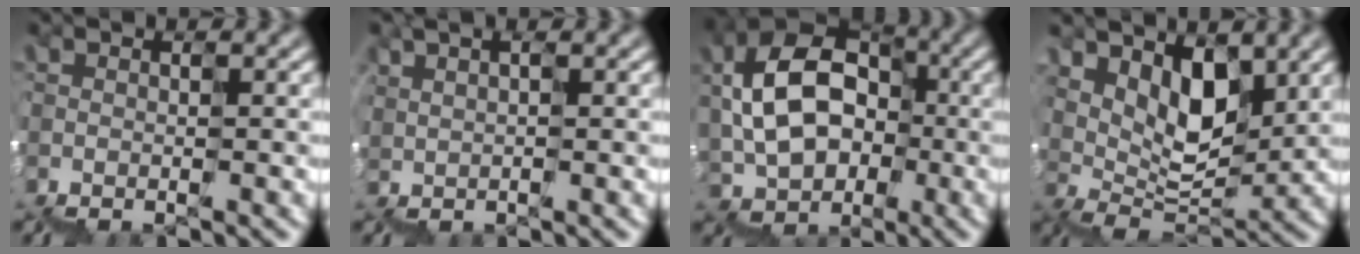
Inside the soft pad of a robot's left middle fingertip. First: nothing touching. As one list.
[{"total": 2.6, "force": [1.1, 1.1, 2.1], "torque": [-0.004, 0.022, 0.022]}, {"total": 8.1, "force": [0.9, 6.4, 5.0], "torque": [-0.098, 0.038, 0.013]}, {"total": 3.7, "force": [2.7, 2.1, 1.4], "torque": [-0.025, 0.005, 0.058]}]